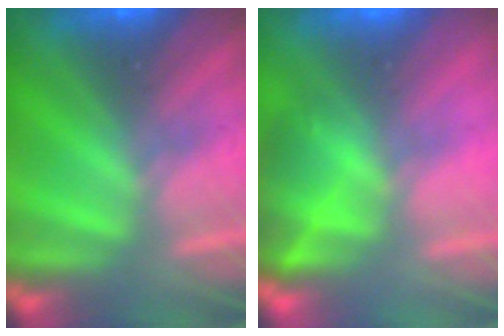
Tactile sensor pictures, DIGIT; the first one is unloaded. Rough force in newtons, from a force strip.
{"total": 2.9}